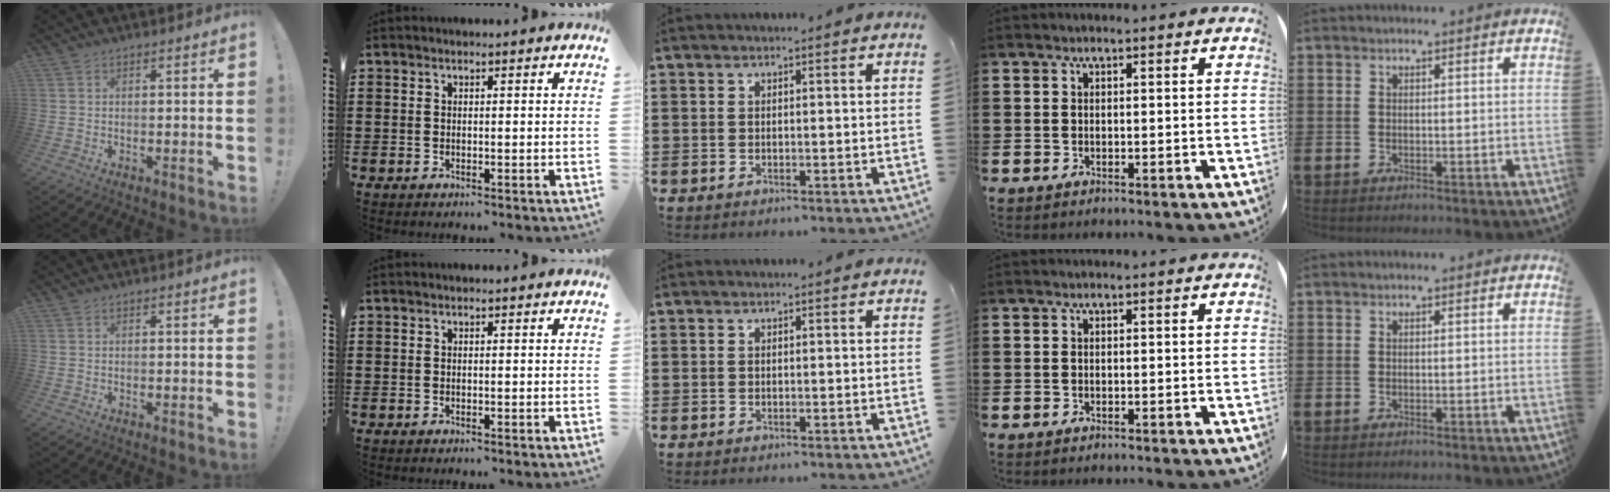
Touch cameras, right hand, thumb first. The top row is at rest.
{}